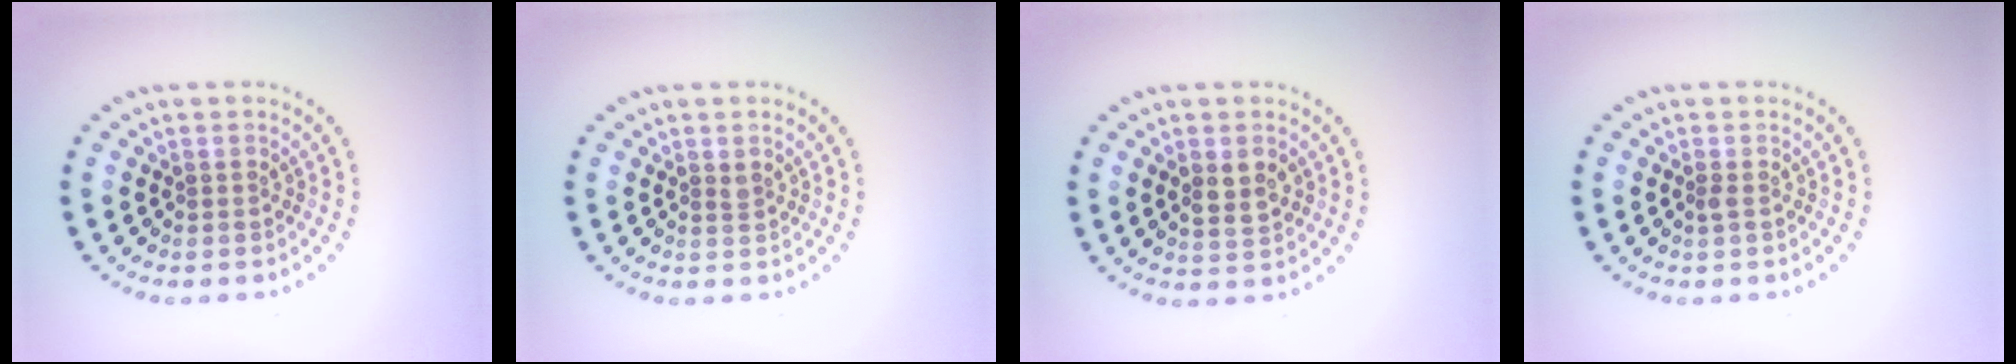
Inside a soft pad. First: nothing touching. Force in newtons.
{"total": 0.6, "press": 0.5, "slide": 0.3}
{"total": 2.3, "press": 2.3, "slide": 0.2}
{"total": 0.5, "press": 0.3, "slide": 0.4}